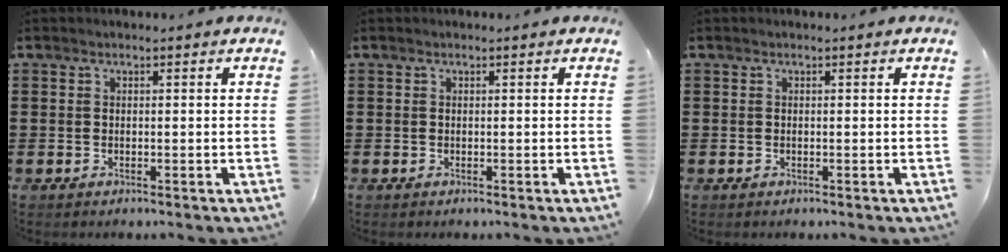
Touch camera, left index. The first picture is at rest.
{"total": 0.0}
{"total": 0.0}